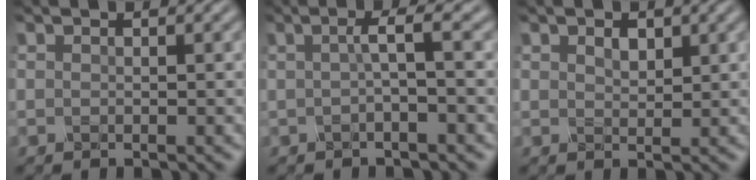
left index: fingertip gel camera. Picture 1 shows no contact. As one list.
[{"total": 2.1, "force": [-0.4, 0.2, 2.0], "torque": [-0.036, 0.008, -0.014]}, {"total": 1.4, "force": [0.6, 0.9, 0.8], "torque": [-0.019, -0.001, 0.013]}]